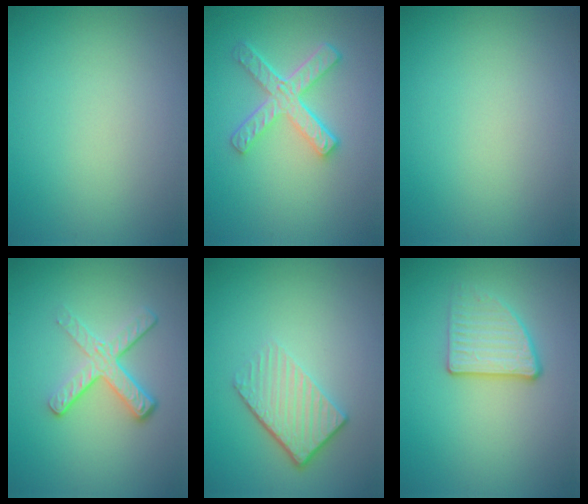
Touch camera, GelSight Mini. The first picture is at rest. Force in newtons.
{"total": 4.5, "press": 3.2, "slide": 3.1}
{"total": 0.0}
{"total": 4.1, "press": 2.7, "slide": 3.1}
{"total": 4.2, "press": 2.8, "slide": 3.1}
{"total": 2.8, "press": 2.3, "slide": 1.5}